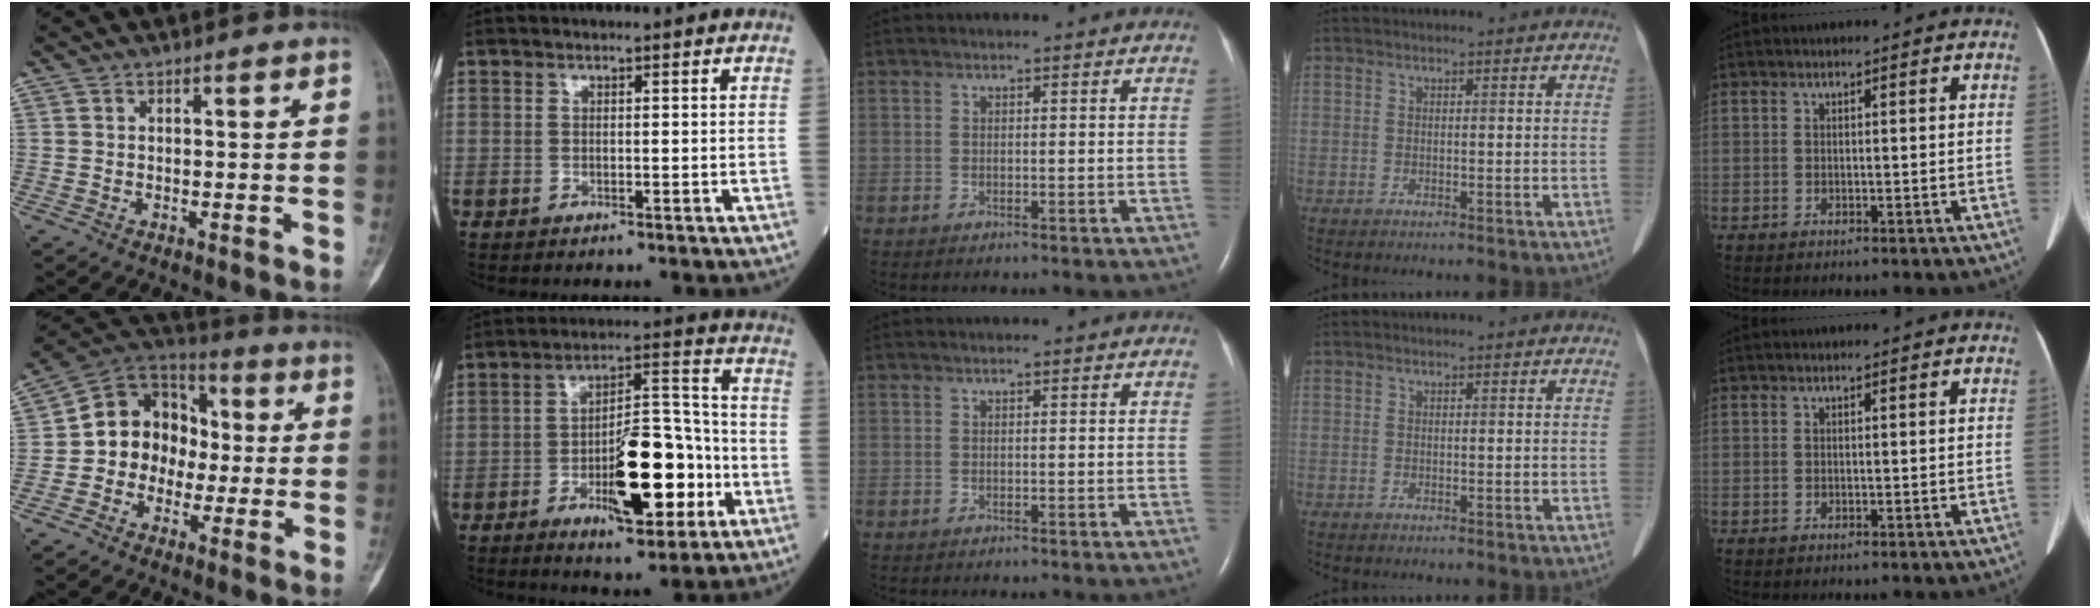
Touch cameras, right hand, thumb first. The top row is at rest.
{"thumb": {"total": 12.9, "force": [-1.2, 11.0, 6.6], "torque": [-0.060, 0.037, -0.034]}, "index": {"total": 13.9, "force": [-4.8, 4.3, 12.3], "torque": [-0.200, 0.013, -0.068]}}